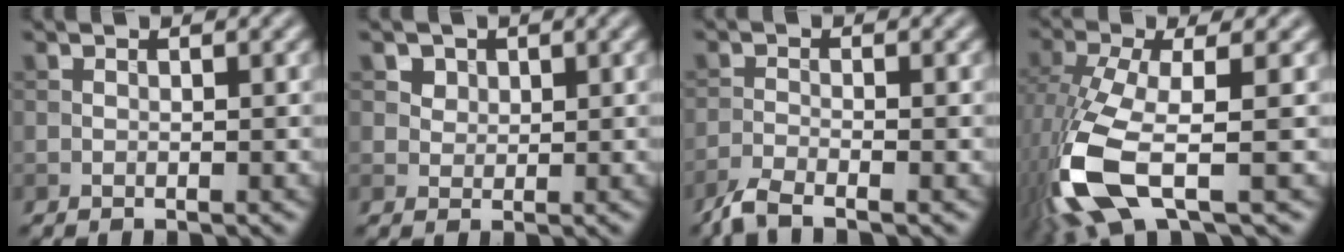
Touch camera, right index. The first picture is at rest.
{"total": 2.9, "force": [1.7, 2.1, 1.1], "torque": [-0.034, -0.003, 0.038]}
{"total": 2.9, "force": [-2.3, 0.5, 1.6], "torque": [-0.039, -0.008, -0.057]}
{"total": 9.3, "force": [-3.4, 3.2, 8.1], "torque": [-0.203, -0.016, -0.072]}